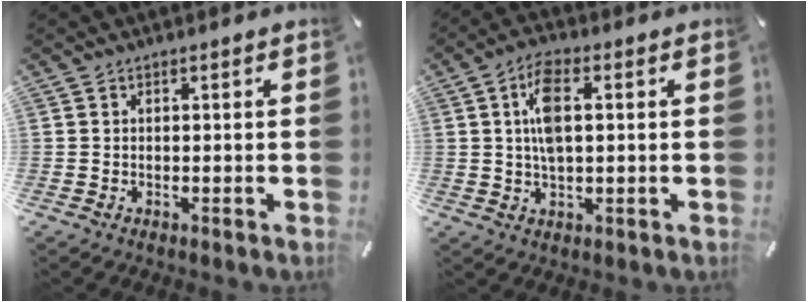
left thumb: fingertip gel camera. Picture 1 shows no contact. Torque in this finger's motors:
{"motor_torque": [0.32, 0.69, 0.88, -0.47, 0.11]}